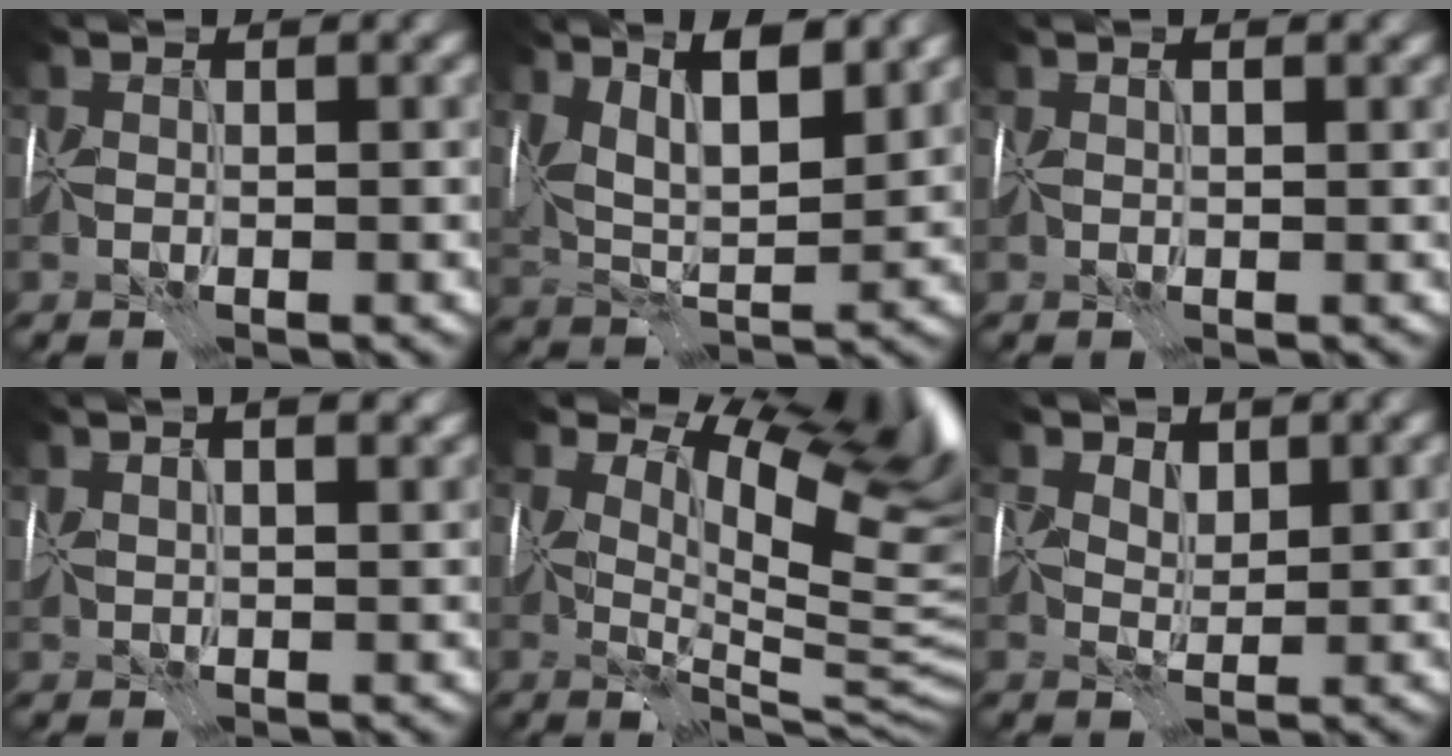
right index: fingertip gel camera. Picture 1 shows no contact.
{"total": 8.1, "force": [4.1, 3.1, 6.3], "torque": [-0.102, 0.011, 0.058]}
{"total": 1.8, "force": [0.8, 0.7, 1.5], "torque": [-0.022, 0.005, 0.011]}
{"total": 8.0, "force": [4.2, 4.1, 5.5], "torque": [-0.088, 0.038, 0.057]}
{"total": 13.8, "force": [6.3, 6.4, 10.5], "torque": [-0.139, 0.001, 0.117]}
{"total": 1.9, "force": [1.3, 1.2, 0.7], "torque": [-0.015, -0.011, 0.023]}